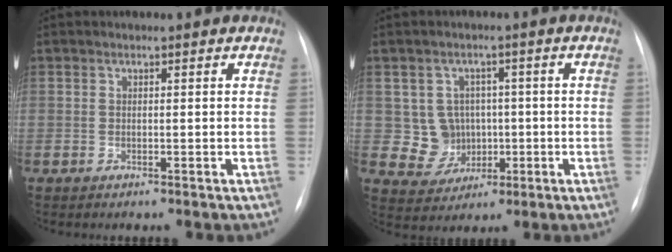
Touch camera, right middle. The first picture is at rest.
{"total": 6.1, "force": [0.1, 6.0, 1.1], "torque": [-0.017, 0.017, 0.013]}